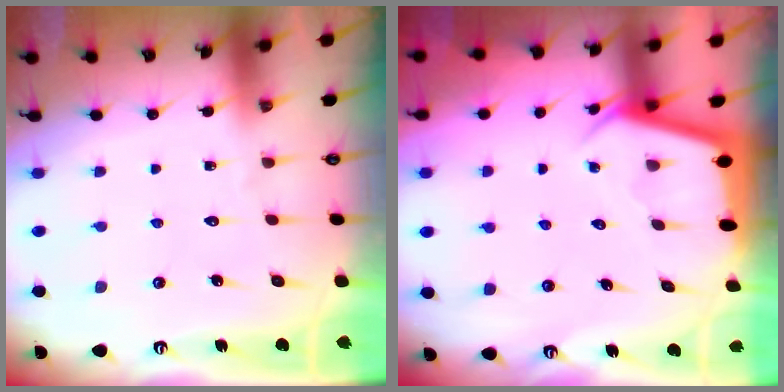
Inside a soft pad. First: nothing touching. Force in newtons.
{"total": 2.9, "press": 2.8, "slide": 0.3}